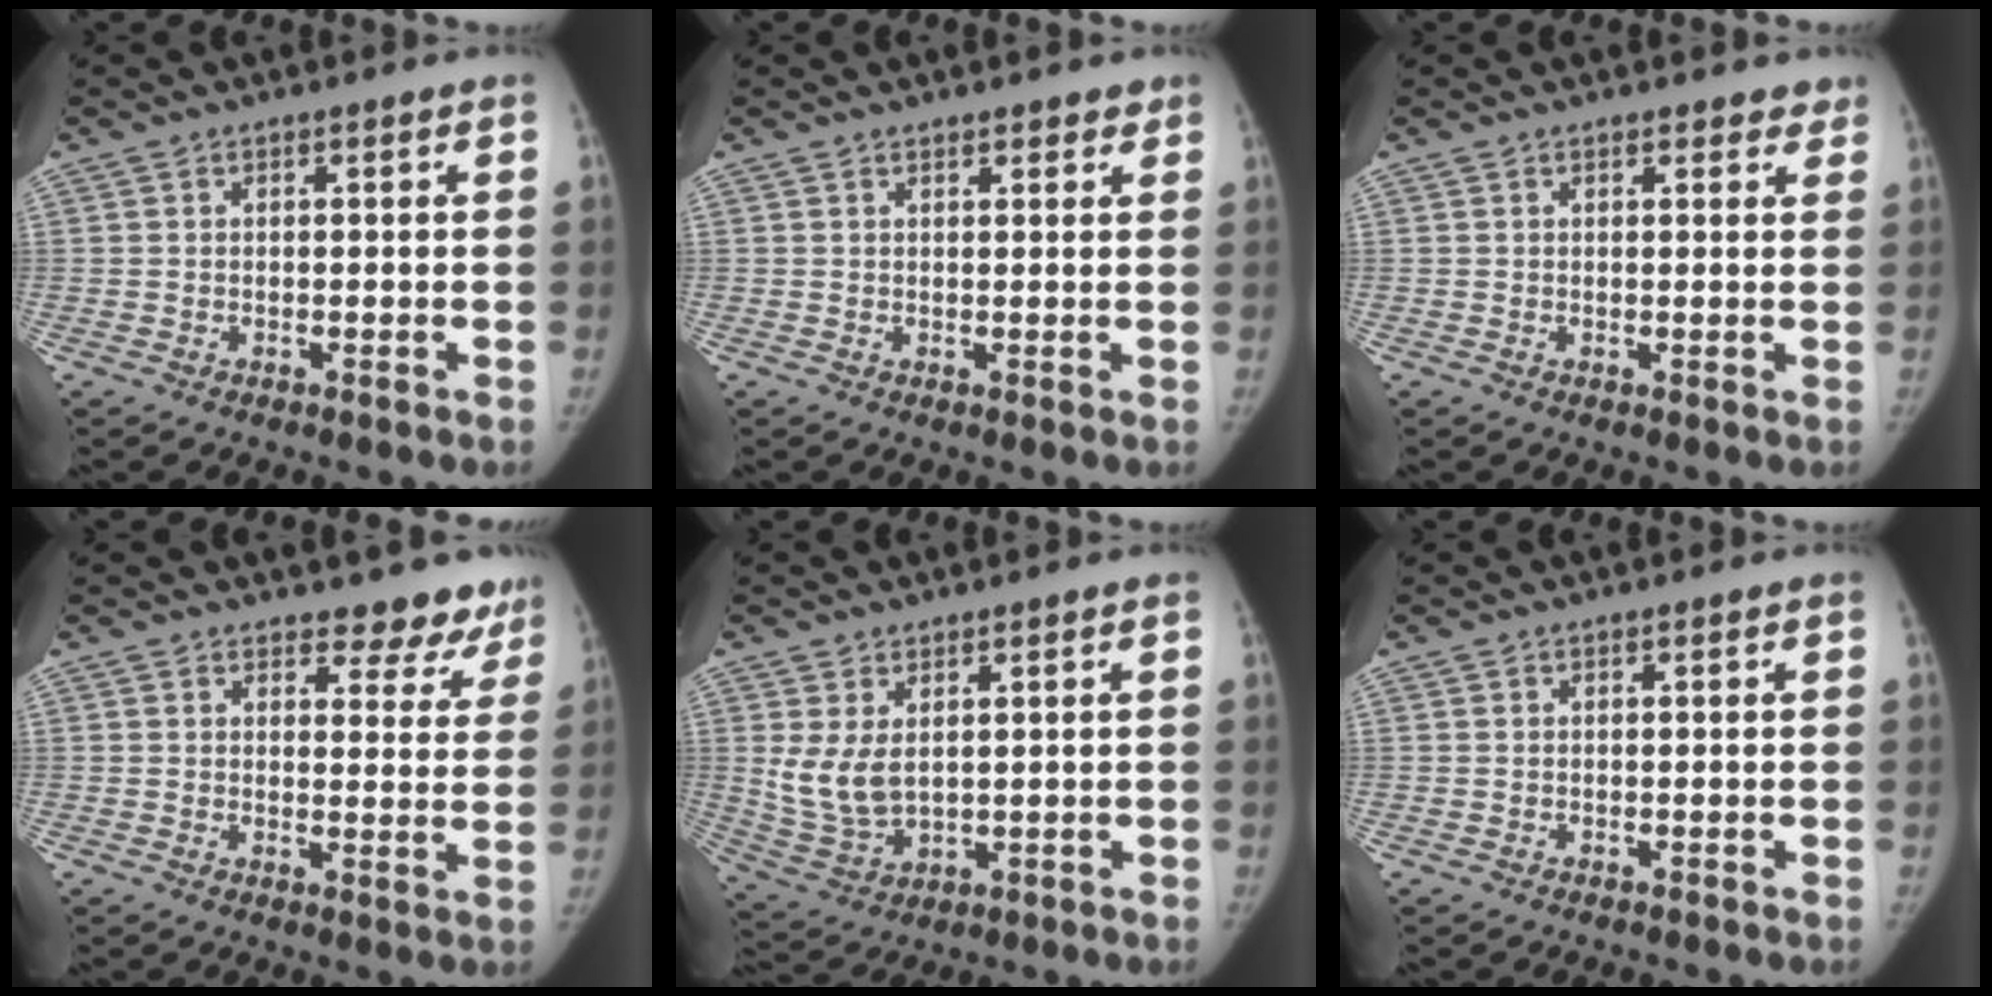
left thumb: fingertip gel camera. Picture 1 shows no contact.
{"total": 2.1, "force": [1.7, 1.0, 0.5], "torque": [0.011, -0.007, 0.018]}
{"total": 2.5, "force": [2.1, 1.3, 0.3], "torque": [0.024, -0.007, 0.013]}
{"total": 8.5, "force": [7.5, 3.7, 1.3], "torque": [0.033, -0.048, 0.070]}
{"total": 7.5, "force": [1.8, 4.6, 5.7], "torque": [-0.111, -0.016, 0.053]}
{"total": 0.0}